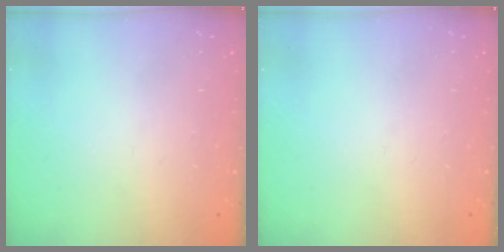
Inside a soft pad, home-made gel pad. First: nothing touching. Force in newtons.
{"total": 0.0}